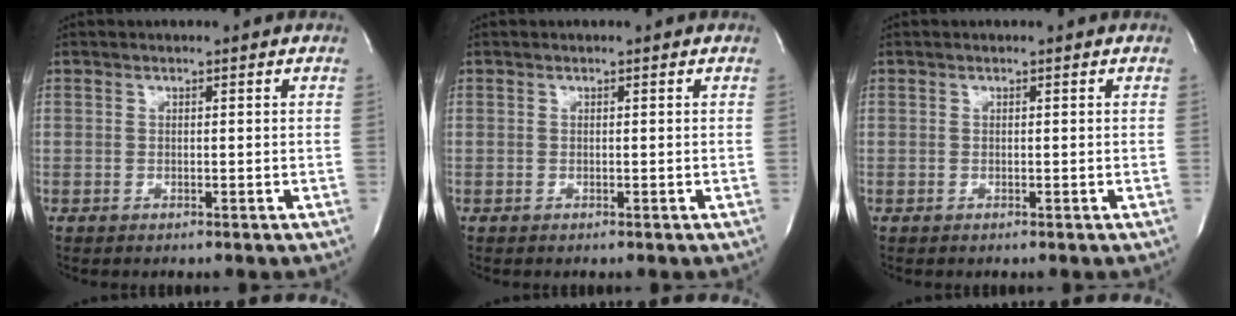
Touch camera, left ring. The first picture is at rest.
{"total": 0.0}
{"total": 0.0}